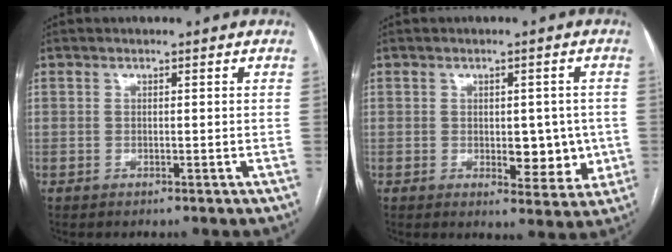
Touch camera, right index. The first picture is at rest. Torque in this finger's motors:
{"motor_torque": [0.64, 0.73, 0.08, 0.07]}